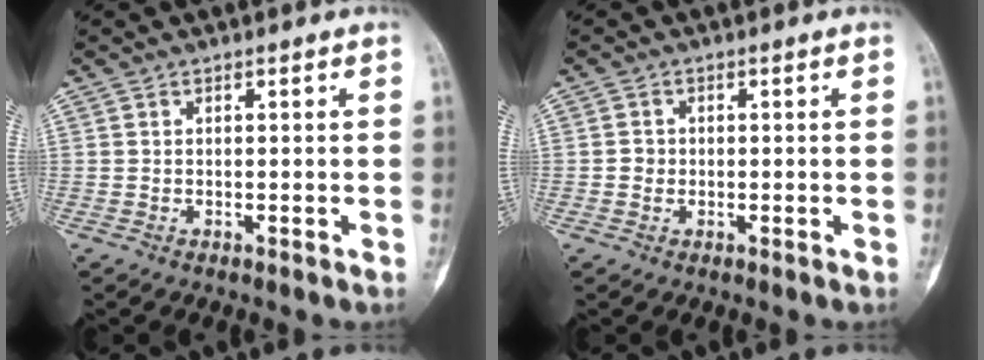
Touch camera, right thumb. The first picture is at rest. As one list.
[{"total": 1.6, "force": [-0.2, 1.5, 0.5], "torque": [0.002, 0.006, -0.005]}]